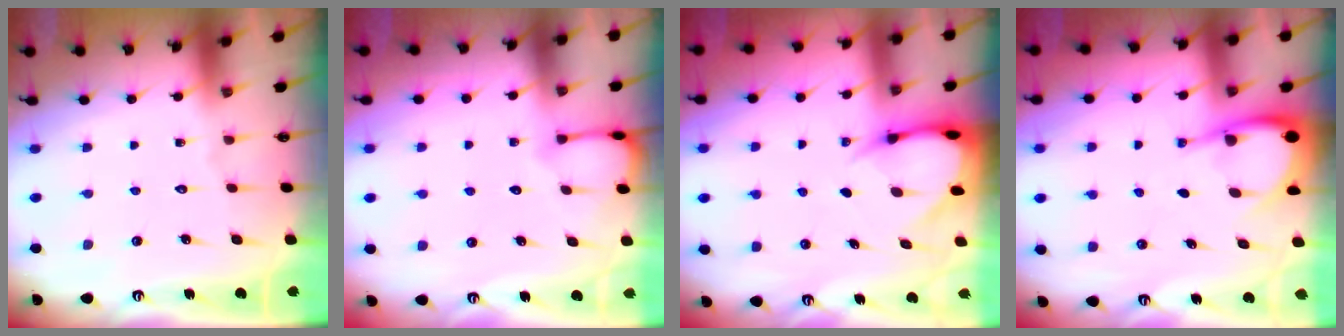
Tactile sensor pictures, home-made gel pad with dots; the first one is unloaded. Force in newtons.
{"total": 3.0, "press": 3.0, "slide": 0.3}
{"total": 4.7, "press": 4.7, "slide": 0.6}
{"total": 4.8, "press": 4.8, "slide": 0.7}